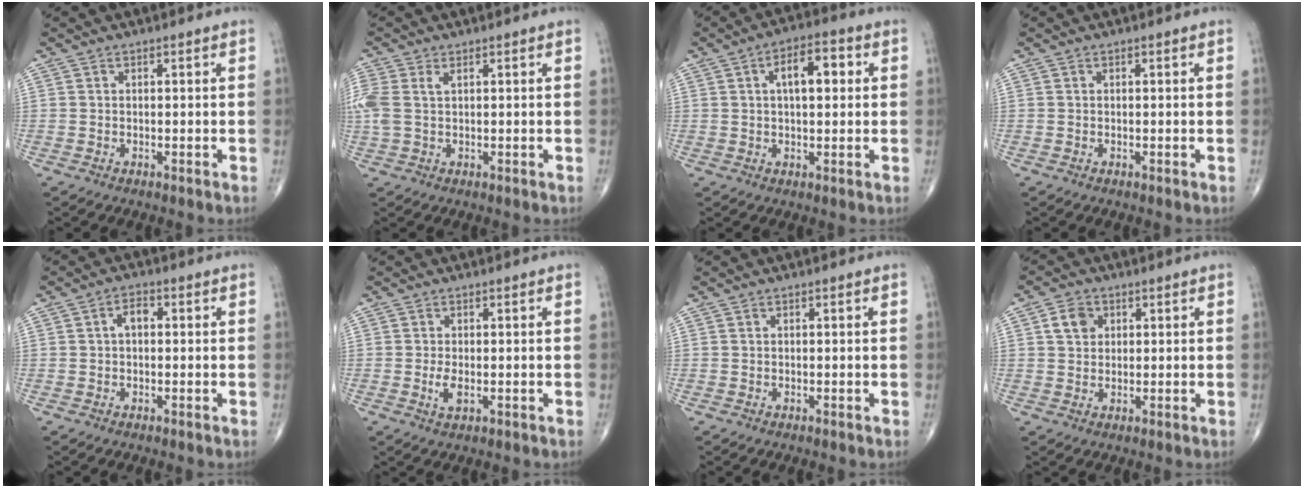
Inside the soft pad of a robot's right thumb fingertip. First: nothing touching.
{"total": 5.6, "force": [1.3, 3.0, 4.5], "torque": [-0.142, 0.021, 0.035]}
{"total": 7.9, "force": [1.8, 3.6, 6.7], "torque": [-0.090, 0.013, 0.021]}
{"total": 0.0}
{"total": 2.9, "force": [0.3, 1.8, 2.3], "torque": [-0.033, 0.012, 0.000]}
{"total": 2.5, "force": [-0.4, 1.1, 2.2], "torque": [-0.049, -0.006, -0.007]}
{"total": 0.0}
{"total": 4.2, "force": [1.4, 3.4, 2.1], "torque": [-0.023, -0.001, 0.023]}